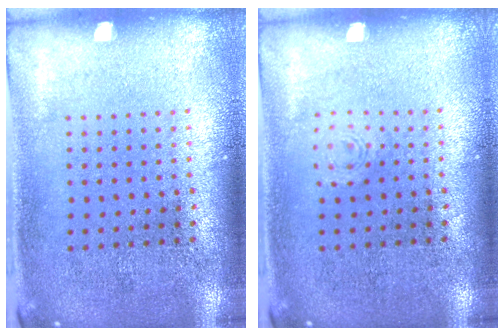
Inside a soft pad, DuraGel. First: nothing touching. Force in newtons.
{"total": 0.6, "press": 0.6, "slide": 0.1}